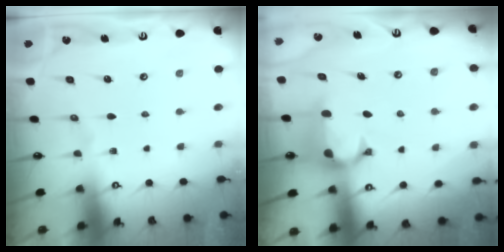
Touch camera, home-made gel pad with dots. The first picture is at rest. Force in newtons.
{"total": 1.2, "press": 0.6, "slide": 1.0}